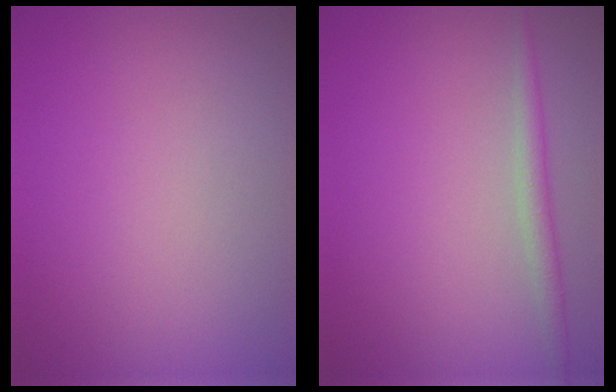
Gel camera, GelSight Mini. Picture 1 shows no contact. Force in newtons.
{"total": 1.7, "press": 1.7, "slide": 0.1}